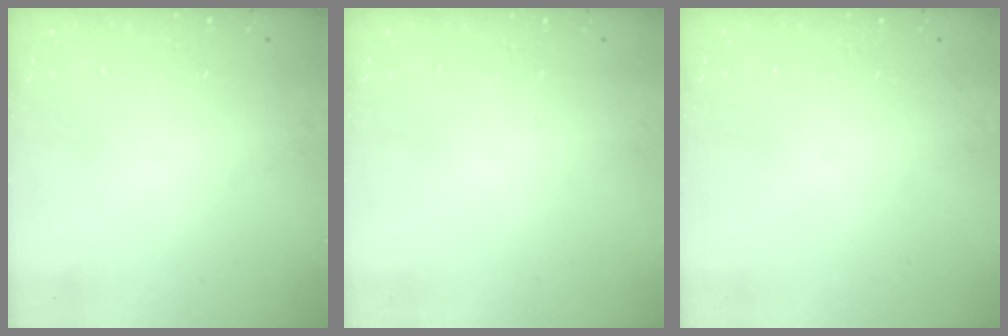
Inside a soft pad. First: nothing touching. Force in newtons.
{"total": 0.0}
{"total": 0.0}